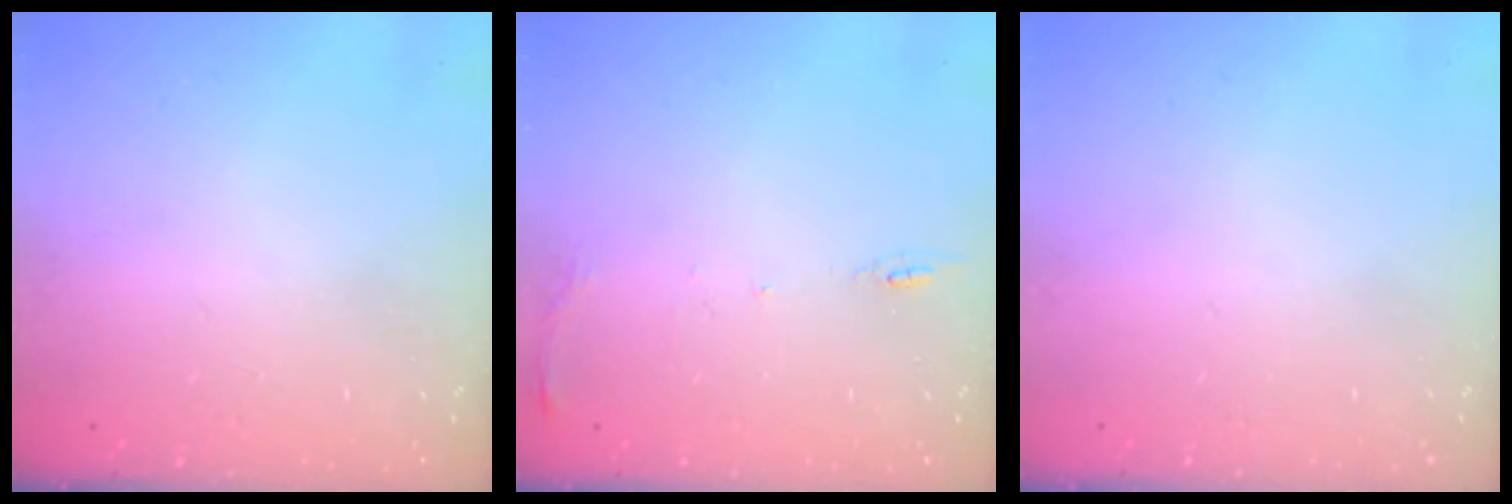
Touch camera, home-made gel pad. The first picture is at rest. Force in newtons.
{"total": 5.8, "press": 5.8, "slide": 0.5}
{"total": 0.0}